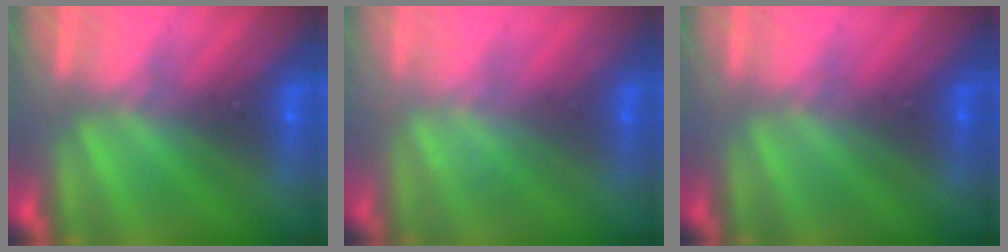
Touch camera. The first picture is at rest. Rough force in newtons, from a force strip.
{"total": 2.6}
{"total": 2.3}